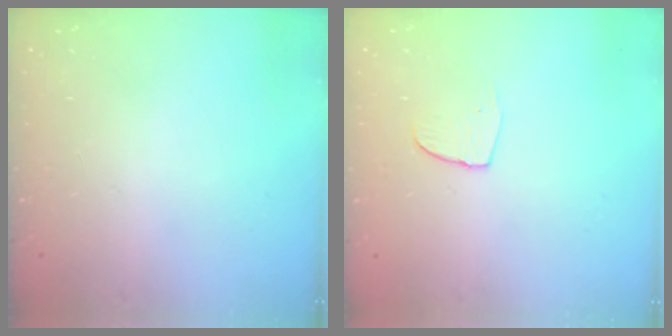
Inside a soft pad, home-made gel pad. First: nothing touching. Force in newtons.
{"total": 4.2, "press": 4.2, "slide": 0.3}